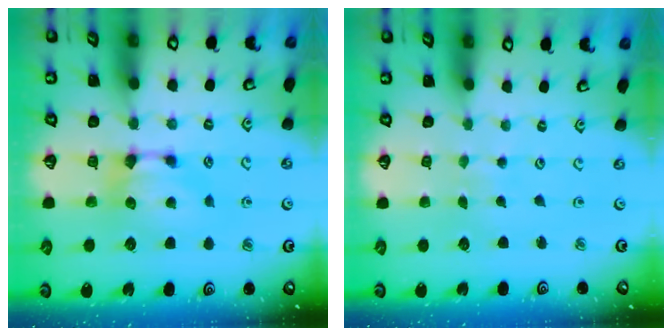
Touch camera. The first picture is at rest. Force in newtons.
{"total": 5.5, "press": 5.5, "slide": 0.3}